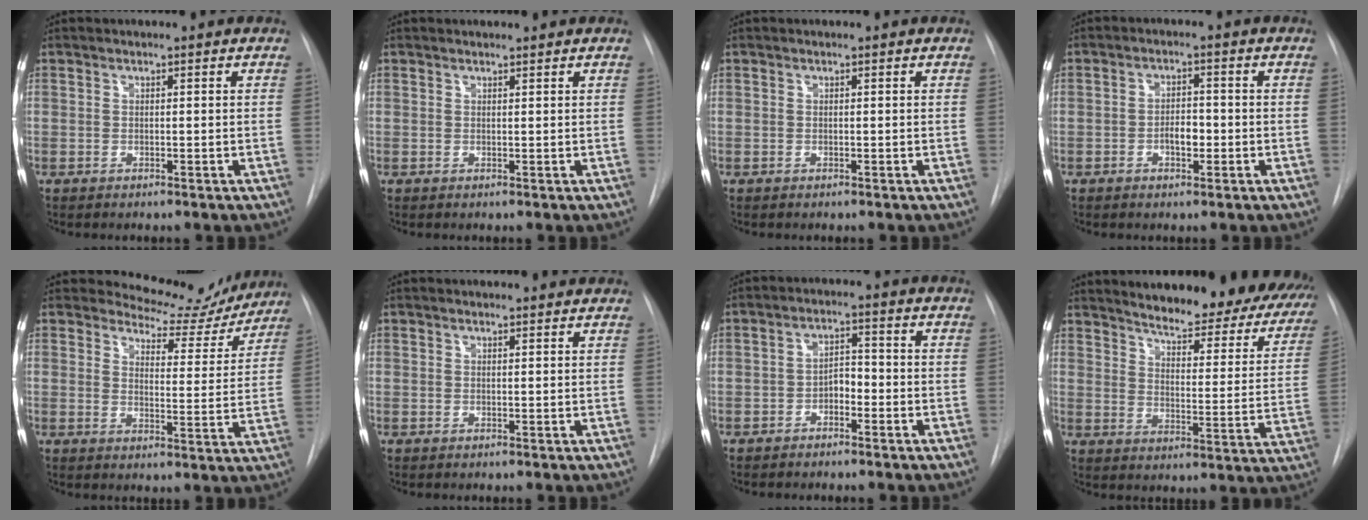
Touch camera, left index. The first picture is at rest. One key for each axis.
{"total": 1.6, "fx": 1.6, "fy": 0.3, "fz": 0.2, "tx": -0.009, "ty": 0.010, "tz": 0.023}
{"total": 0.0}
{"total": 3.1, "fx": -1.0, "fy": 1.5, "fz": 2.5, "tx": -0.040, "ty": 0.006, "tz": -0.015}
{"total": 11.3, "fx": 10.6, "fy": 3.8, "fz": 1.0, "tx": 0.002, "ty": -0.024, "tz": 0.120}
{"total": 4.3, "fx": 4.2, "fy": 0.7, "fz": 0.7, "tx": -0.012, "ty": 0.016, "tz": 0.044}
{"total": 2.8, "fx": -1.4, "fy": 1.5, "fz": 1.9, "tx": -0.025, "ty": 0.009, "tz": -0.028}
{"total": 26.1, "fx": 22.9, "fy": 5.8, "fz": 11.1, "tx": -0.150, "ty": -0.071, "tz": 0.269}